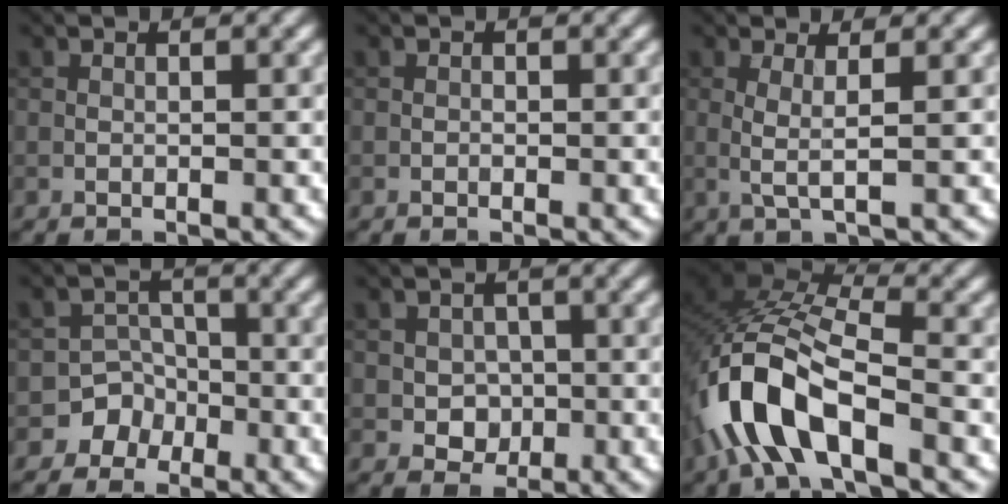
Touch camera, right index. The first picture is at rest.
{"total": 0.0}
{"total": 1.9, "force": [0.3, 0.2, 1.9], "torque": [-0.043, -0.002, 0.004]}
{"total": 3.9, "force": [-2.2, 3.2, -0.2], "torque": [0.049, 0.009, -0.048]}
{"total": 2.5, "force": [-0.4, 2.2, 1.1], "torque": [-0.014, -0.002, -0.011]}
{"total": 10.2, "force": [-4.6, 4.6, 7.9], "torque": [-0.167, 0.010, -0.093]}